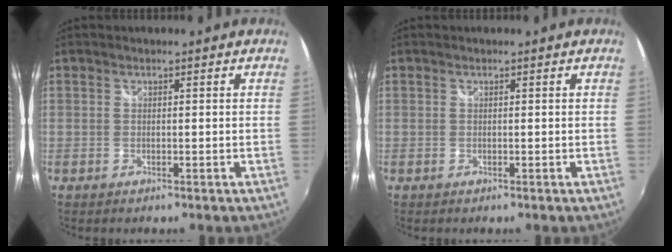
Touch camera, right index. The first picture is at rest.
{"total": 0.0}